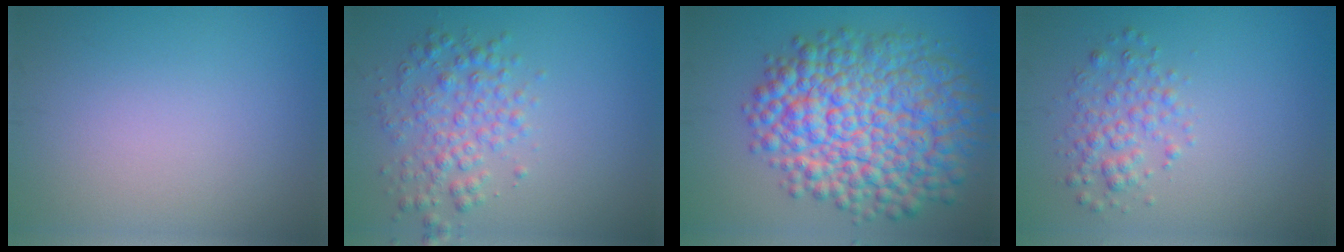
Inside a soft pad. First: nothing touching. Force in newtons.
{"total": 3.5, "press": 3.5, "slide": 0.0}
{"total": 12.5, "press": 12.4, "slide": 0.3}
{"total": 2.6, "press": 2.6, "slide": 0.0}